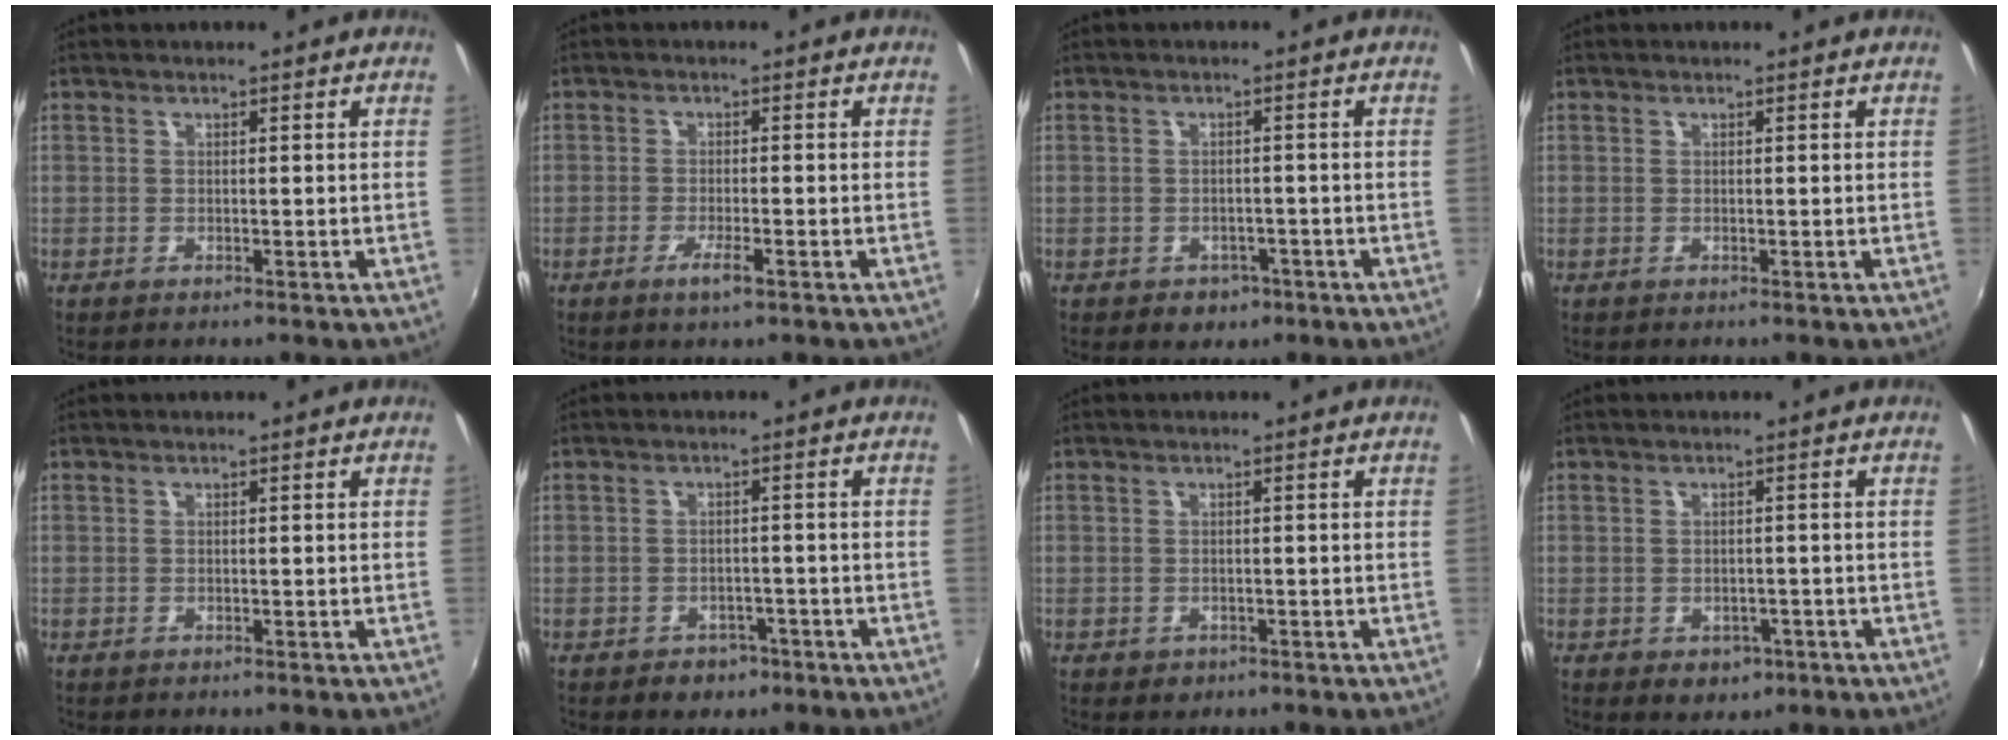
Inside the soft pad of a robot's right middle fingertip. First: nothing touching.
{"total": 3.0, "force": [-1.7, 0.3, 2.5], "torque": [-0.053, -0.007, -0.032]}
{"total": 3.8, "force": [-1.9, 3.0, 1.2], "torque": [-0.033, -0.002, -0.019]}
{"total": 0.0}
{"total": 0.0}
{"total": 4.2, "force": [-2.6, 3.1, 1.2], "torque": [-0.034, -0.001, -0.028]}
{"total": 1.6, "force": [-0.6, 1.3, 0.5], "torque": [-0.012, -0.005, -0.006]}
{"total": 4.1, "force": [-1.7, 3.3, 1.8], "torque": [-0.041, -0.007, -0.013]}